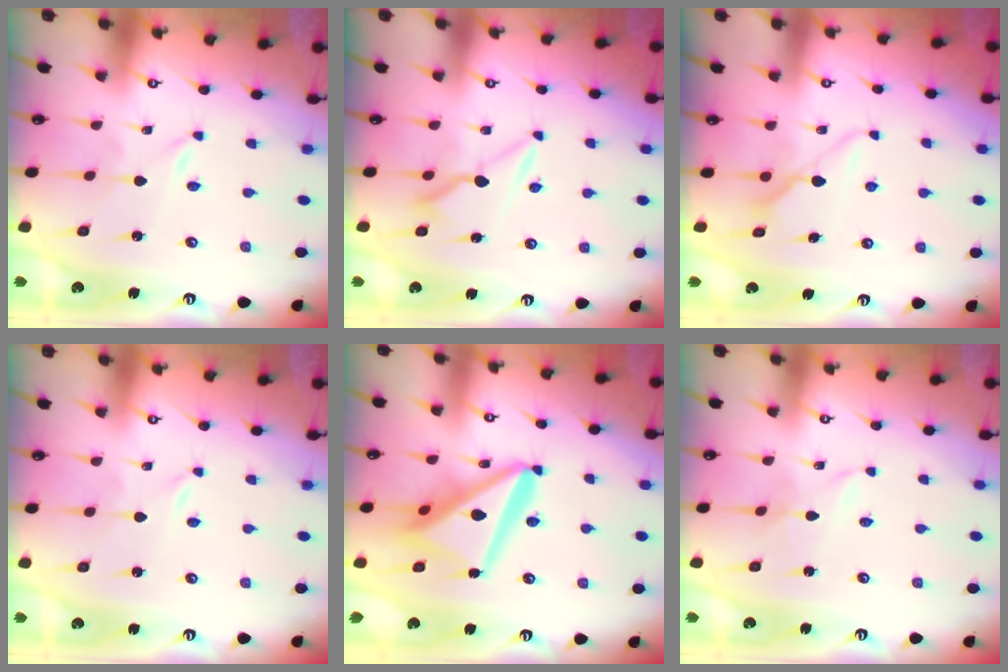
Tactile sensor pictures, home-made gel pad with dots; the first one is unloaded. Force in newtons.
{"total": 8.4, "press": 8.4, "slide": 0.8}
{"total": 7.8, "press": 7.8, "slide": 0.2}
{"total": 0.0}
{"total": 18.0, "press": 17.9, "slide": 2.0}
{"total": 1.9, "press": 1.9, "slide": 0.3}